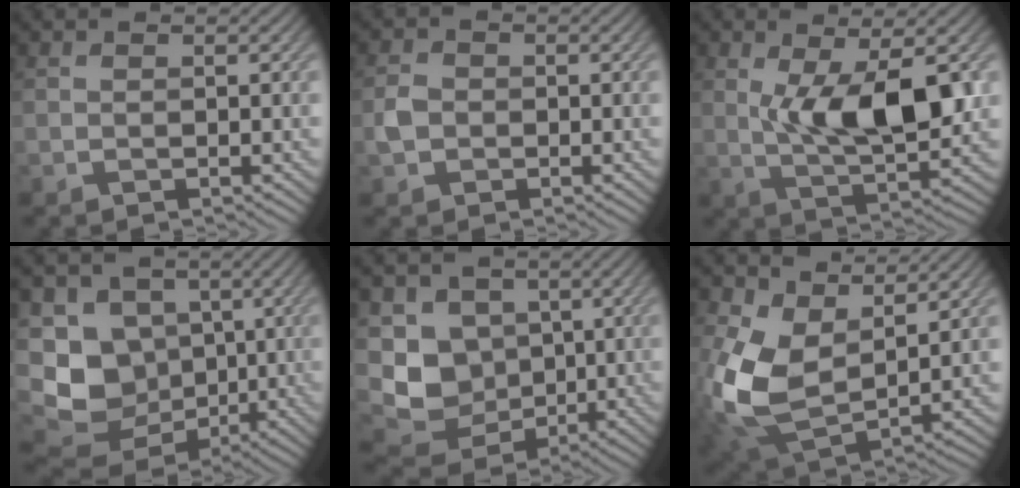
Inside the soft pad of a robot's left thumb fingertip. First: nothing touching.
{"total": 2.5, "force": [-0.5, 2.2, 1.1], "torque": [-0.028, -0.002, -0.015]}
{"total": 9.6, "force": [1.5, 3.8, 8.7], "torque": [-0.156, -0.004, 0.029]}
{"total": 12.8, "force": [-1.2, 10.6, 7.1], "torque": [-0.178, -0.022, -0.011]}
{"total": 9.2, "force": [0.2, 7.9, 4.8], "torque": [-0.120, -0.023, -0.005]}
{"total": 11.8, "force": [3.4, 7.3, 8.7], "torque": [-0.220, -0.011, 0.069]}